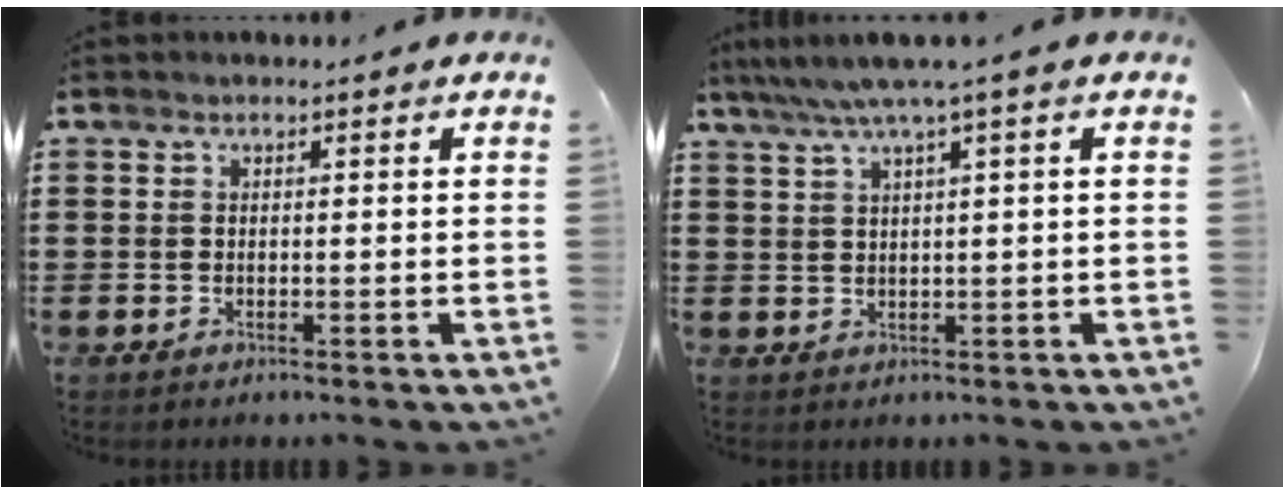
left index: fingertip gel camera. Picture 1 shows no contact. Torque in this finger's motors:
{"motor_torque": [1.11, -1.03, 0.44, 0.11]}